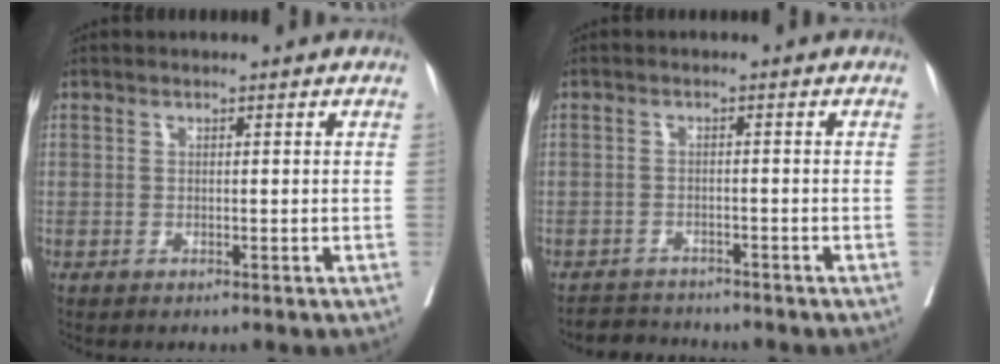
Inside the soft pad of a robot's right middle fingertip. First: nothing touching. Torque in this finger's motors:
{"motor_torque": [0.08, -0.17, -0.02, -0.05]}